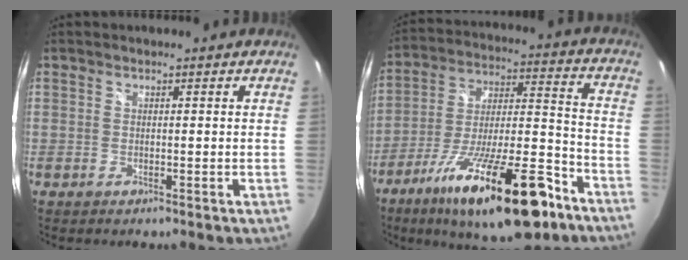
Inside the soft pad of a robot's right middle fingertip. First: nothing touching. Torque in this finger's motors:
{"motor_torque": [2.14, 0.00, 0.81, 0.21]}